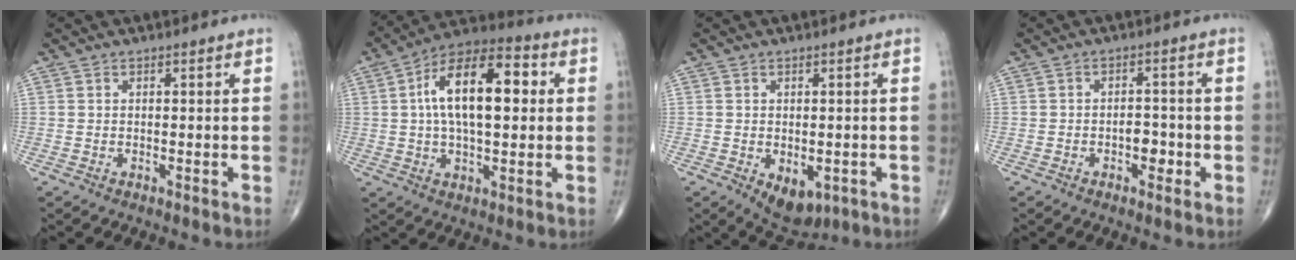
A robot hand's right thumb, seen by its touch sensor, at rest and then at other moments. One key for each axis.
{"total": 17.3, "fx": 2.7, "fy": 8.2, "fz": 15.0, "tx": -0.242, "ty": 0.027, "tz": 0.036}
{"total": 6.5, "fx": -2.1, "fy": 3.9, "fz": 4.7, "tx": -0.050, "ty": -0.004, "tz": -0.015}
{"total": 3.5, "fx": -1.3, "fy": 2.1, "fz": 2.6, "tx": -0.021, "ty": 0.011, "tz": -0.018}